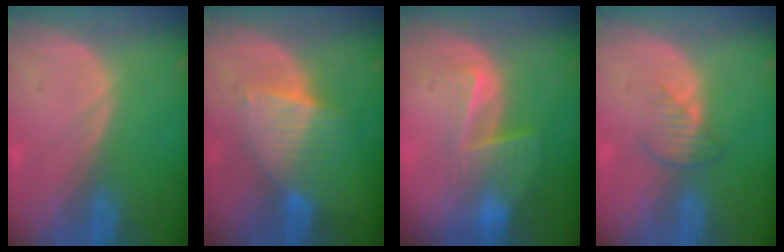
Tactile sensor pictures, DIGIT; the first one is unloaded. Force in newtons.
{"total": 6.6, "press": 6.2, "slide": 2.4}
{"total": 6.5, "press": 5.6, "slide": 3.2}
{"total": 3.0, "press": 2.8, "slide": 1.1}